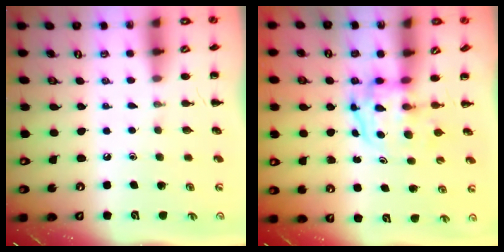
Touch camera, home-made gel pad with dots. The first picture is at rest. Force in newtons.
{"total": 3.7, "press": 3.7, "slide": 0.6}